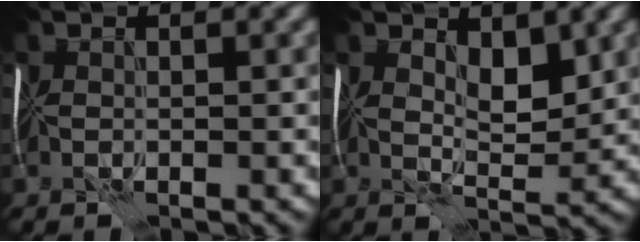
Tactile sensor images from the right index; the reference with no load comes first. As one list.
[{"total": 3.7, "force": [1.8, 1.7, 2.8], "torque": [-0.045, -0.008, 0.031]}]